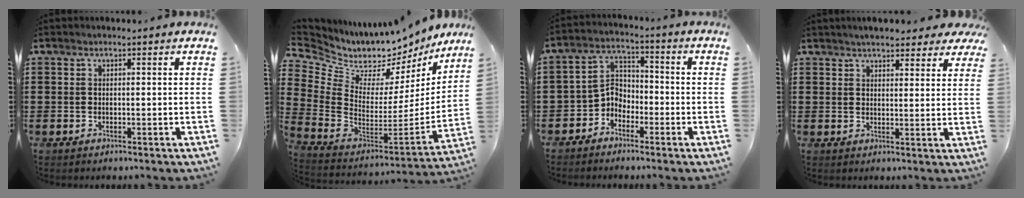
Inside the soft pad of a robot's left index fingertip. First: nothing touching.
{"total": 5.1, "force": [4.6, 2.3, -0.3], "torque": [-0.041, -0.066, 0.075]}
{"total": 3.8, "force": [-3.0, 2.2, 0.7], "torque": [-0.028, 0.006, -0.068]}
{"total": 4.4, "force": [4.1, 0.8, 1.4], "torque": [-0.032, -0.011, 0.074]}